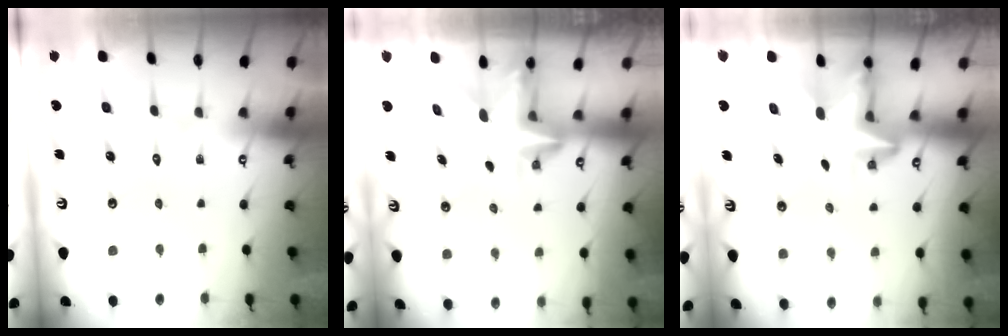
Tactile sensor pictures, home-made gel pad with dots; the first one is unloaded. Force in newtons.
{"total": 3.2, "press": 3.2, "slide": 0.2}
{"total": 3.8, "press": 3.8, "slide": 0.2}